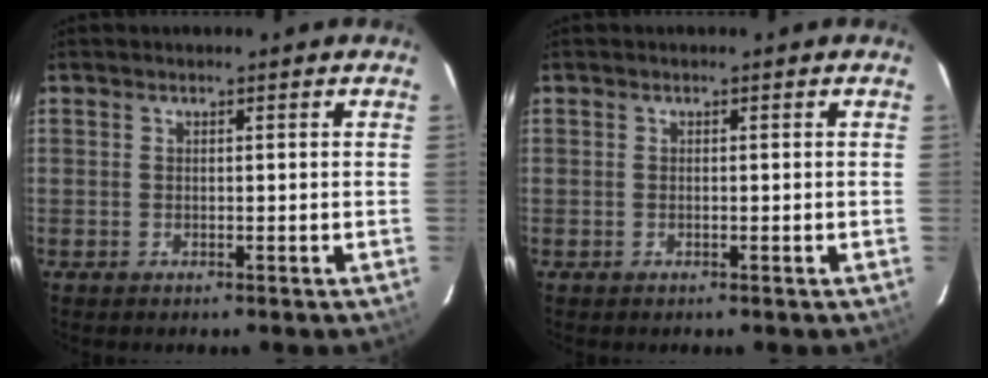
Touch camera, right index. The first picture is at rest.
{"total": 0.0}